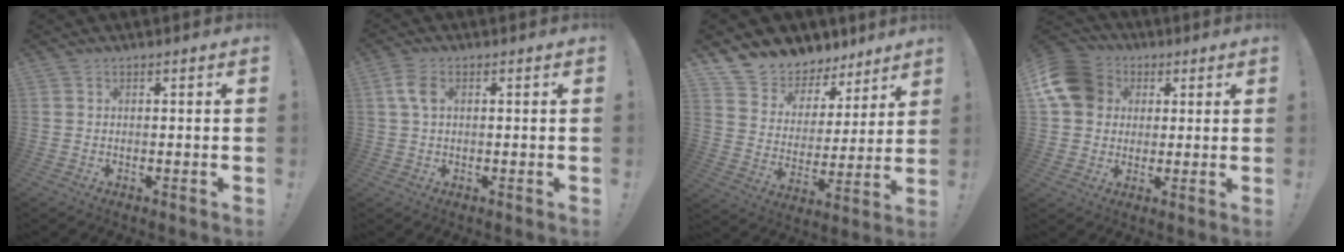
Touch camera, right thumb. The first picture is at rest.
{"total": 4.8, "force": [1.2, 3.0, 3.6], "torque": [-0.070, 0.005, 0.022]}
{"total": 9.4, "force": [7.7, 5.2, 1.0], "torque": [-0.026, -0.073, 0.143]}
{"total": 14.3, "force": [3.7, 12.0, 6.9], "torque": [-0.105, -0.006, 0.076]}